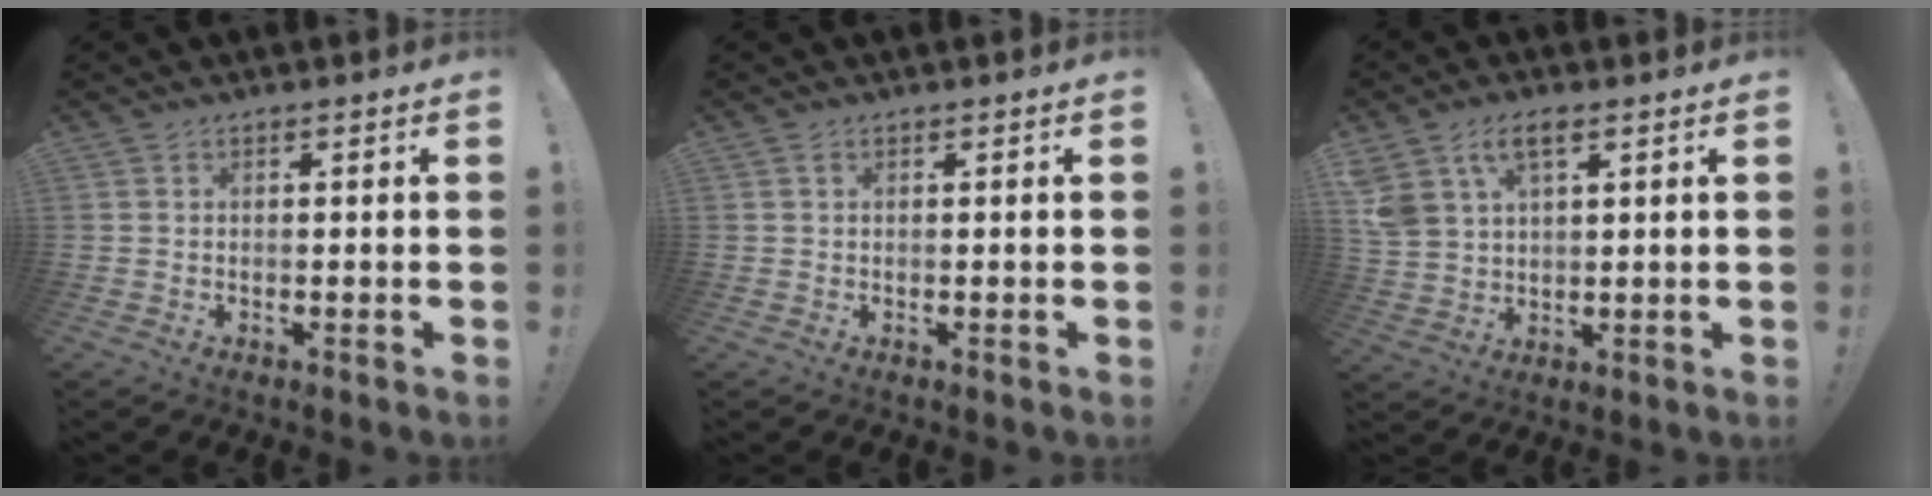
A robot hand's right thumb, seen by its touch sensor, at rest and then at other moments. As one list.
[{"total": 0.7, "force": [0.3, 0.4, 0.5], "torque": [-0.005, 0.000, 0.003]}, {"total": 8.8, "force": [4.5, 5.1, 5.6], "torque": [-0.107, -0.006, 0.087]}]